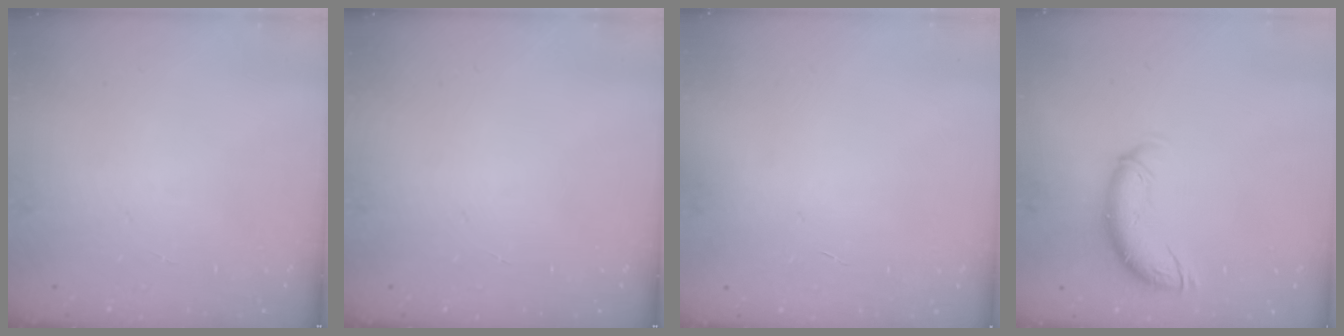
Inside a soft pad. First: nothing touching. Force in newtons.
{"total": 0.0}
{"total": 0.0}
{"total": 10.7, "press": 10.6, "slide": 1.5}